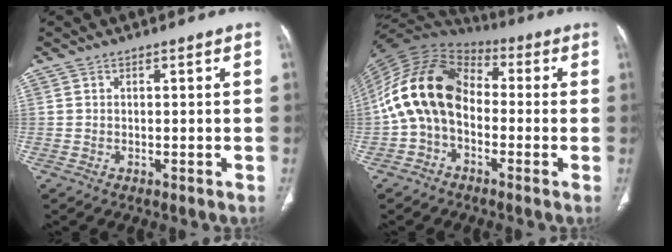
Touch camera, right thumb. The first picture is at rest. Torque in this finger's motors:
{"motor_torque": [2.52, 2.49, 2.02, -0.50, 0.24]}